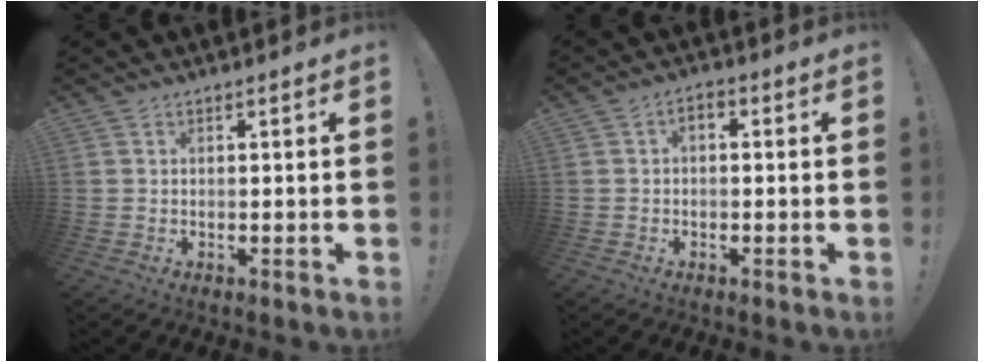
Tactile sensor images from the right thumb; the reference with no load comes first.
{"total": 2.2, "force": [-0.9, 1.2, 1.6], "torque": [-0.029, 0.010, -0.017]}